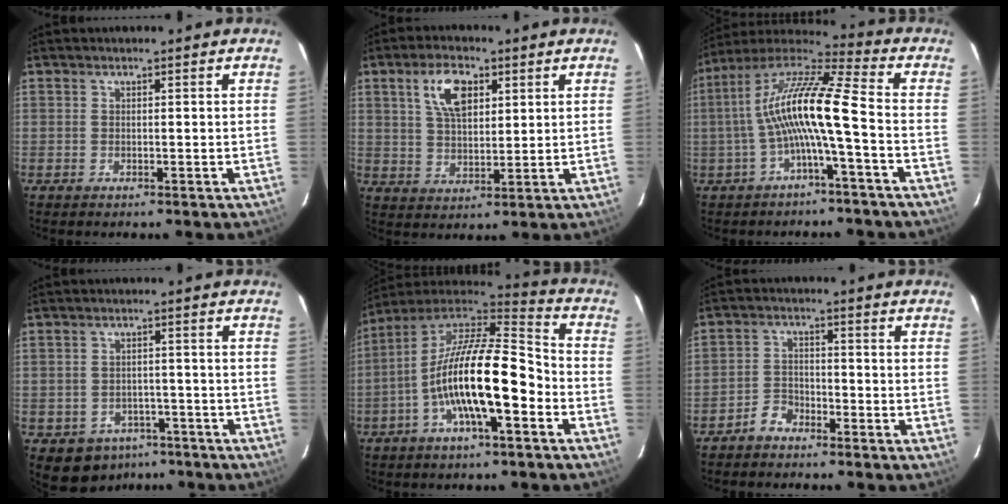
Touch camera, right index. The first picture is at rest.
{"total": 8.4, "force": [3.6, 4.1, 6.4], "torque": [-0.121, 0.015, 0.069]}
{"total": 13.8, "force": [-2.4, 0.9, 13.6], "torque": [-0.262, 0.017, -0.050]}
{"total": 7.2, "force": [-4.4, 5.4, 1.7], "torque": [-0.044, 0.020, -0.043]}
{"total": 17.6, "force": [-6.0, 4.7, 15.9], "torque": [-0.291, -0.008, -0.118]}
{"total": 3.8, "force": [-3.2, 1.8, 0.9], "torque": [-0.030, 0.013, -0.061]}